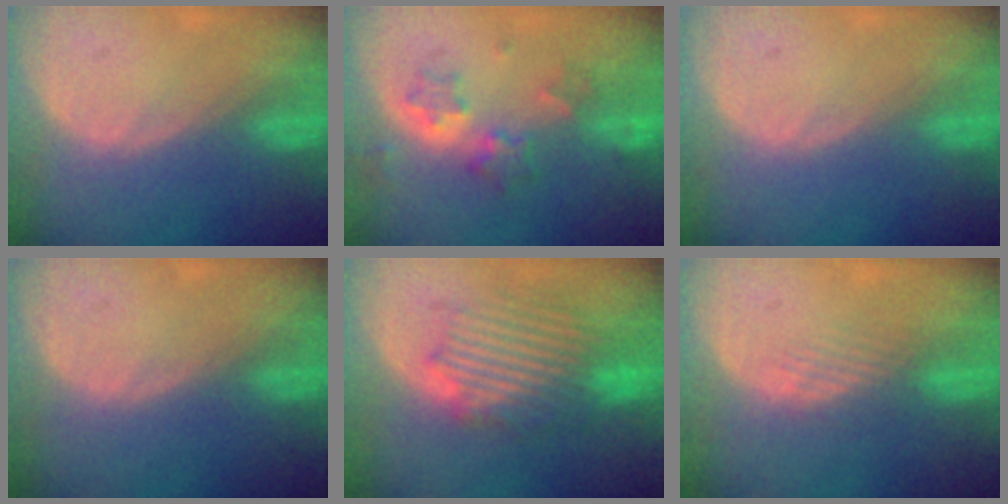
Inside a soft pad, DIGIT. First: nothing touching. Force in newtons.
{"total": 6.5, "press": 5.7, "slide": 3.2}
{"total": 0.0}
{"total": 0.0}
{"total": 8.7, "press": 8.6, "slide": 1.6}
{"total": 2.9, "press": 2.3, "slide": 1.8}